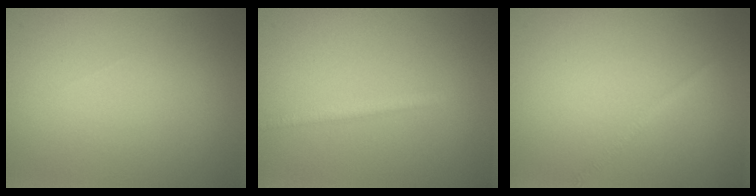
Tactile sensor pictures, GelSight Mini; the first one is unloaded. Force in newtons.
{"total": 1.8, "press": 1.8, "slide": 0.1}
{"total": 0.8, "press": 0.8, "slide": 0.1}